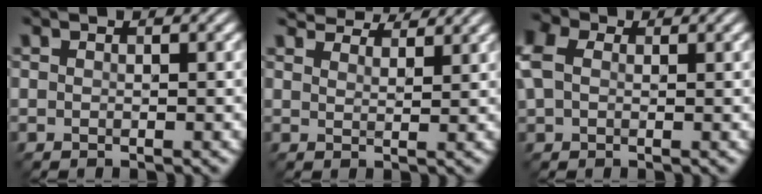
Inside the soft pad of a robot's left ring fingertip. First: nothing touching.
{"total": 5.7, "force": [5.4, 1.0, 1.7], "torque": [-0.035, 0.000, 0.075]}
{"total": 4.2, "force": [1.3, 3.1, 2.6], "torque": [-0.082, 0.021, 0.014]}